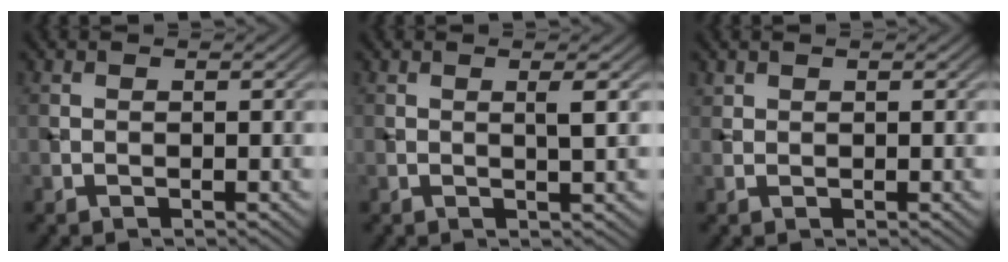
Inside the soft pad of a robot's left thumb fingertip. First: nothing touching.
{"total": 1.7, "force": [0.5, 0.0, 1.6], "torque": [-0.034, 0.003, 0.005]}
{"total": 0.8, "force": [0.7, 0.4, 0.2], "torque": [-0.006, -0.001, 0.018]}